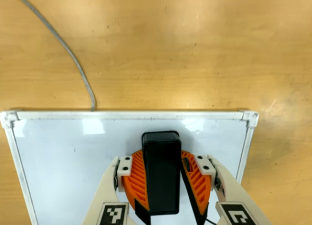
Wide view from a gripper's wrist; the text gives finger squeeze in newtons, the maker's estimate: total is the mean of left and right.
{"total": 10.6, "left": 12.1, "right": 9.2}